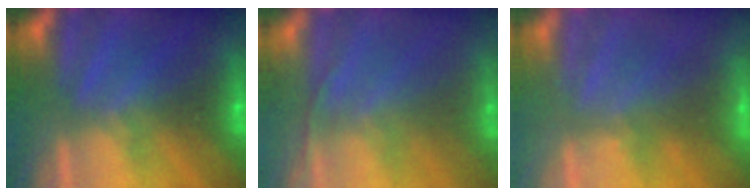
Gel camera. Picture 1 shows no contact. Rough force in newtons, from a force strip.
{"total": 1.2}
{"total": 2.3}